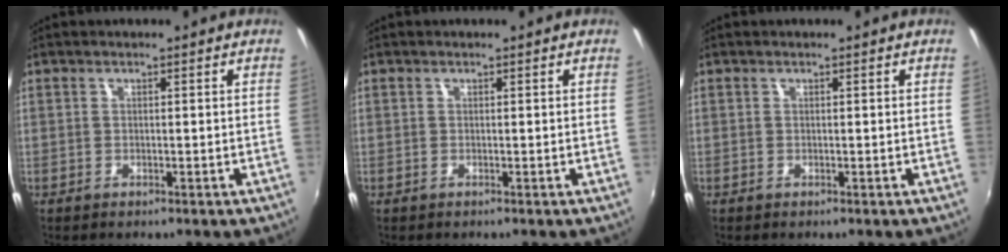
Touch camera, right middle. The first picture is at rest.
{"total": 0.0}
{"total": 0.0}